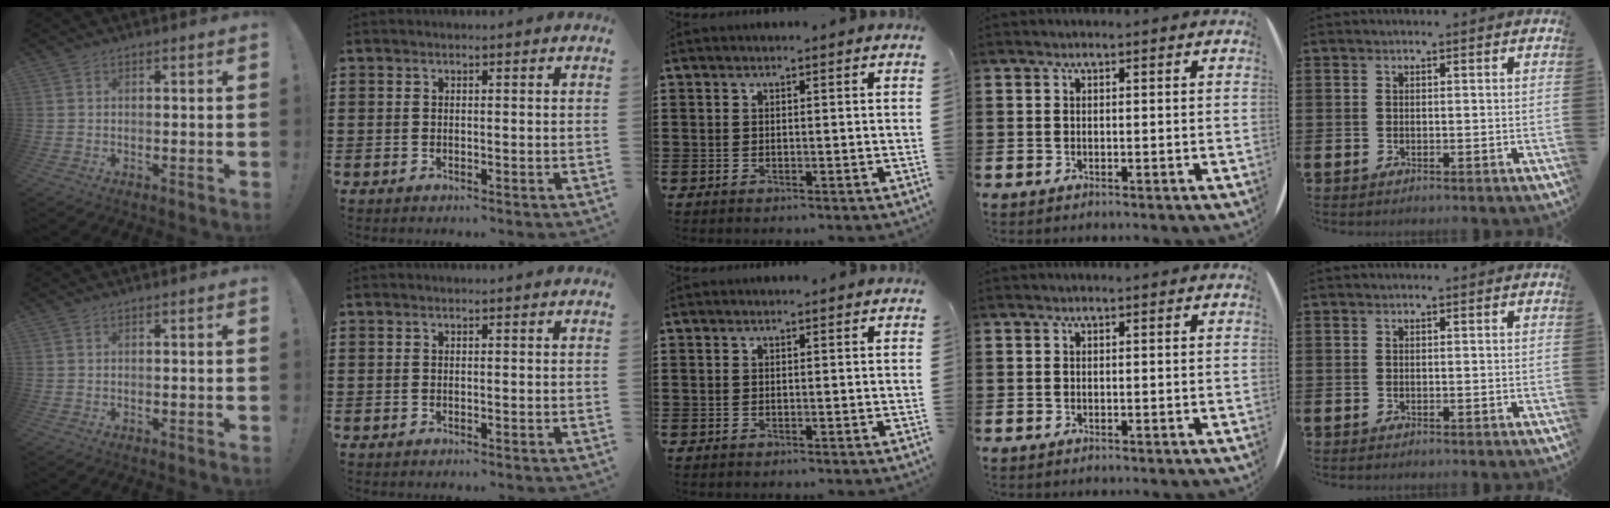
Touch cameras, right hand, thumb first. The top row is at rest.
{}